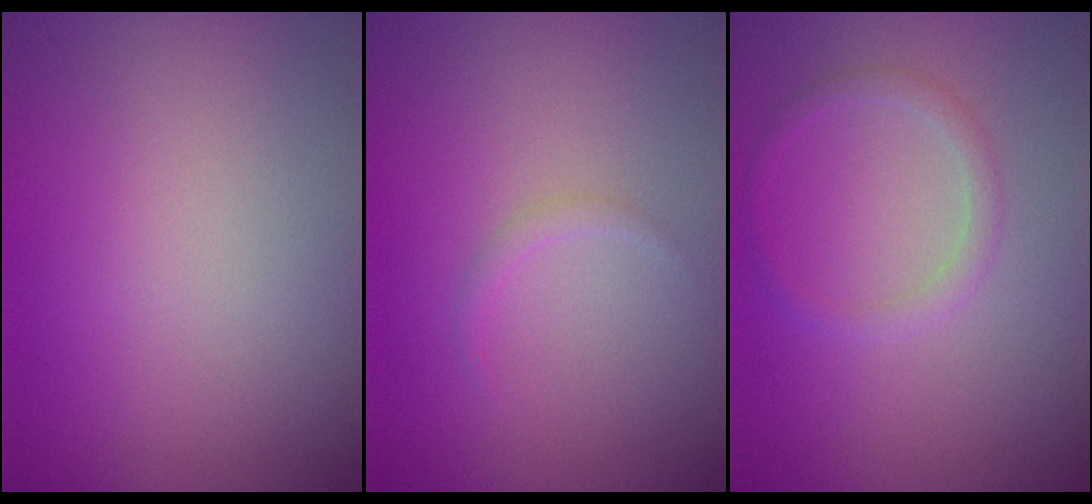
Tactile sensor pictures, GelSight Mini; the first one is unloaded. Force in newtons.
{"total": 0.7, "press": 0.7, "slide": 0.1}
{"total": 1.5, "press": 1.5, "slide": 0.1}